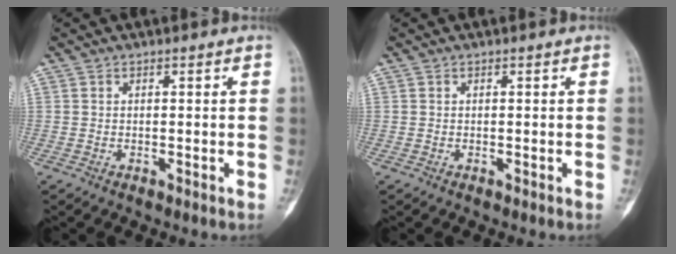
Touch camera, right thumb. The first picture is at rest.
{"total": 0.0}